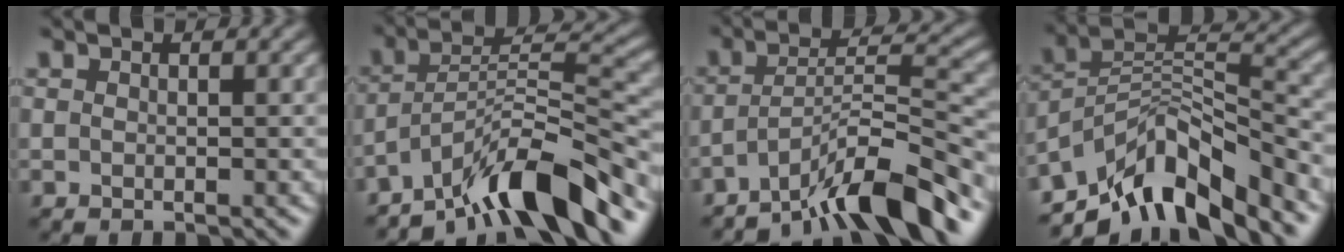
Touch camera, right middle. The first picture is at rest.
{"total": 9.8, "force": [-7.5, 1.6, 6.1], "torque": [-0.090, 0.021, -0.132]}
{"total": 8.7, "force": [-6.6, 1.3, 5.5], "torque": [-0.081, 0.017, -0.112]}
{"total": 9.6, "force": [-7.2, 3.5, 5.4], "torque": [-0.079, 0.009, -0.135]}